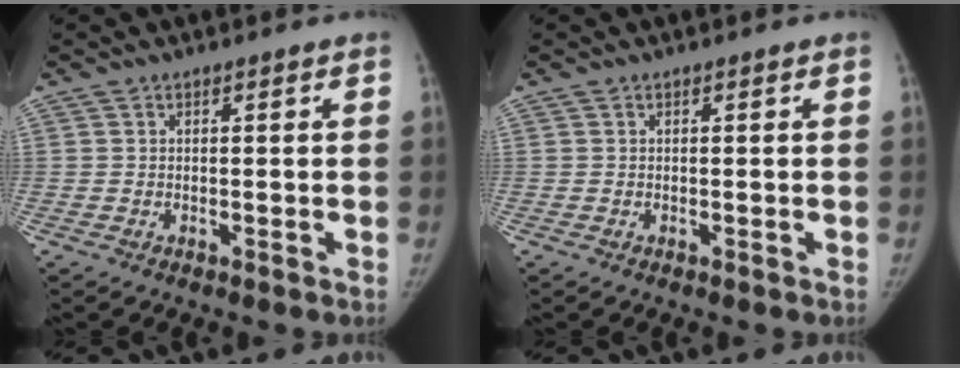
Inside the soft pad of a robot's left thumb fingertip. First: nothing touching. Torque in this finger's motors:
{"motor_torque": [-0.22, -0.22, 0.17, 0.12, 0.00]}